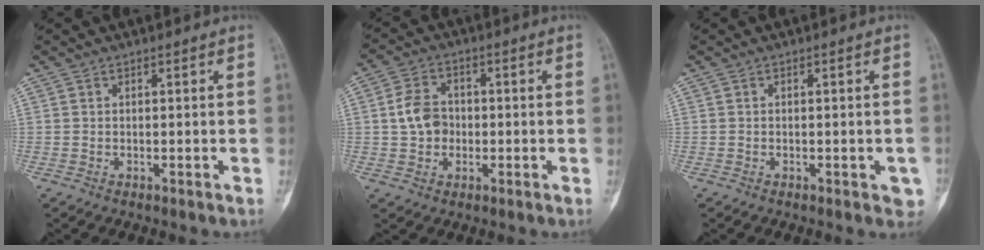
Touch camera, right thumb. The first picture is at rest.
{"total": 6.7, "force": [-0.1, 5.3, 4.0], "torque": [-0.055, 0.013, -0.006]}
{"total": 2.7, "force": [-1.0, 1.3, 2.2], "torque": [-0.010, 0.005, -0.007]}